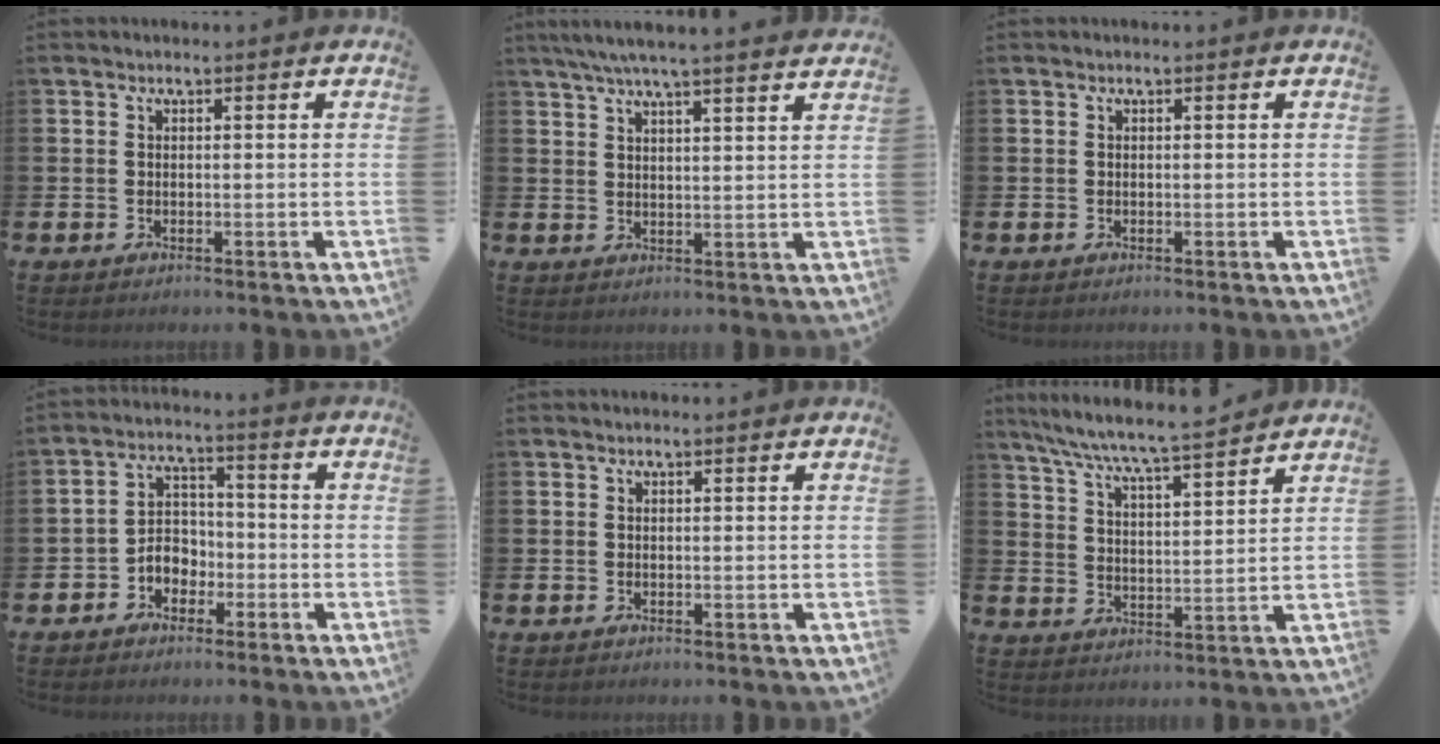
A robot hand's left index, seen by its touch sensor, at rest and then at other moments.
{"total": 5.7, "force": [5.3, -0.4, 1.9], "torque": [-0.045, -0.021, 0.094]}
{"total": 0.0}
{"total": 3.8, "force": [-1.8, 3.0, 1.4], "torque": [-0.029, -0.001, -0.044]}
{"total": 0.0}
{"total": 7.3, "force": [7.0, -0.2, 2.1], "torque": [-0.069, -0.050, 0.122]}